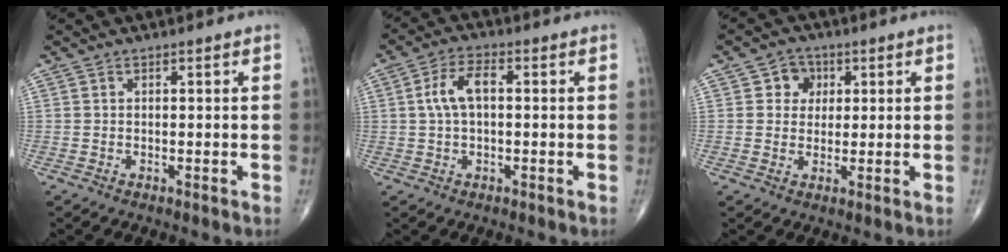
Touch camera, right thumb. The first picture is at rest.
{"total": 6.0, "force": [0.6, 3.0, 5.2], "torque": [-0.108, 0.018, 0.006]}
{"total": 4.5, "force": [1.3, 4.0, 1.4], "torque": [0.008, 0.002, 0.015]}